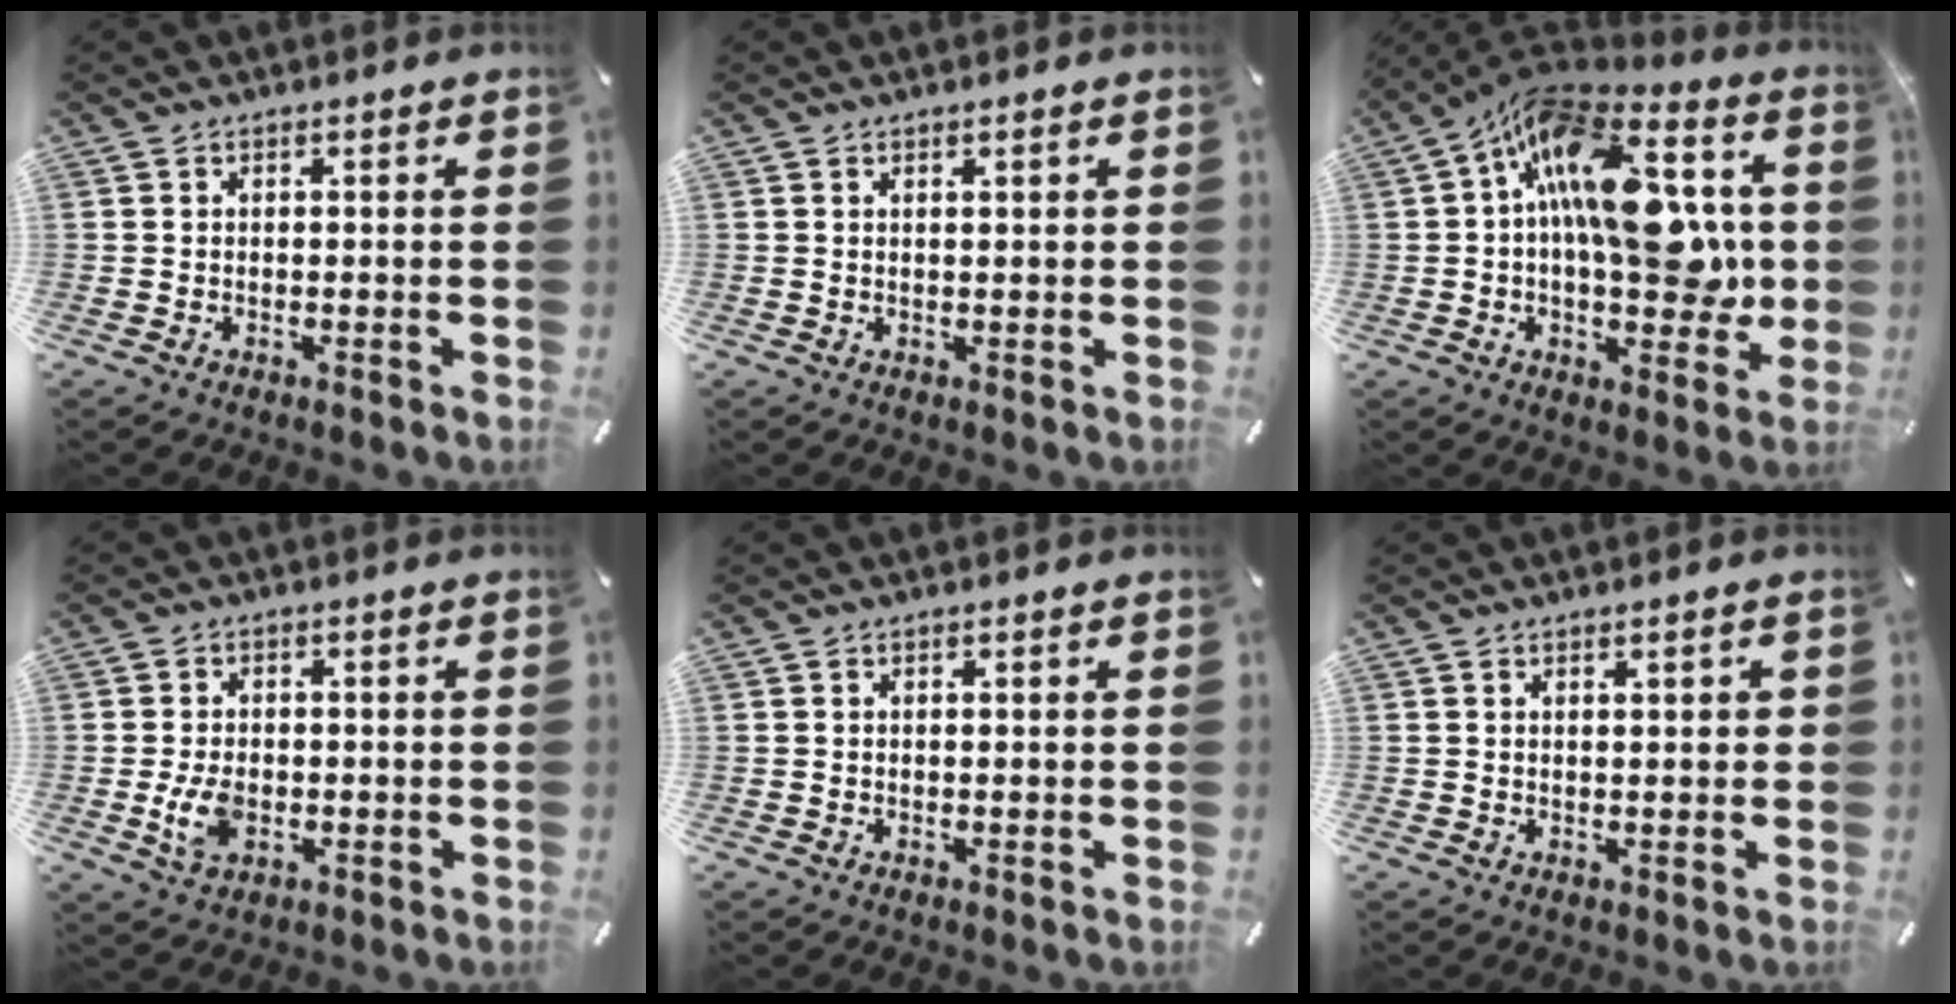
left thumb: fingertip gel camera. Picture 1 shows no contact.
{"total": 0.7, "force": [0.5, 0.1, 0.4], "torque": [-0.008, 0.000, 0.008]}
{"total": 24.2, "force": [3.1, 13.1, 20.1], "torque": [-0.318, -0.019, 0.053]}
{"total": 5.6, "force": [-1.1, 3.9, 3.9], "torque": [-0.085, -0.004, -0.024]}
{"total": 0.0}
{"total": 1.2, "force": [0.6, 0.5, 0.9], "torque": [-0.017, 0.002, 0.008]}